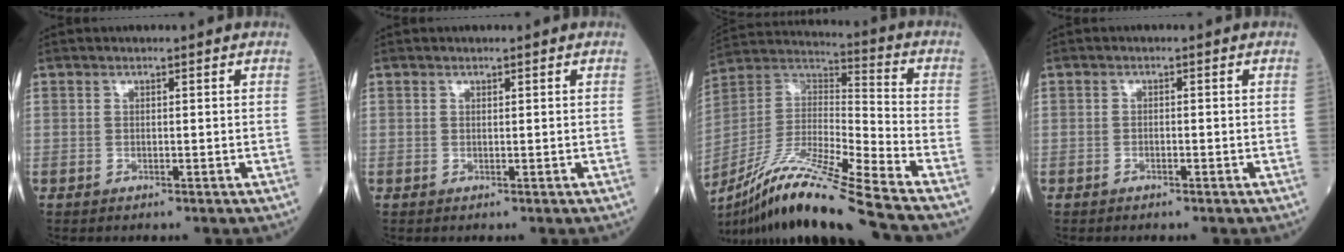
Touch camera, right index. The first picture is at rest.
{"total": 0.0}
{"total": 20.9, "force": [-16.3, -0.8, 13.1], "torque": [-0.287, -0.028, -0.305]}
{"total": 0.6, "force": [-0.4, 0.2, 0.4], "torque": [-0.009, 0.001, -0.007]}